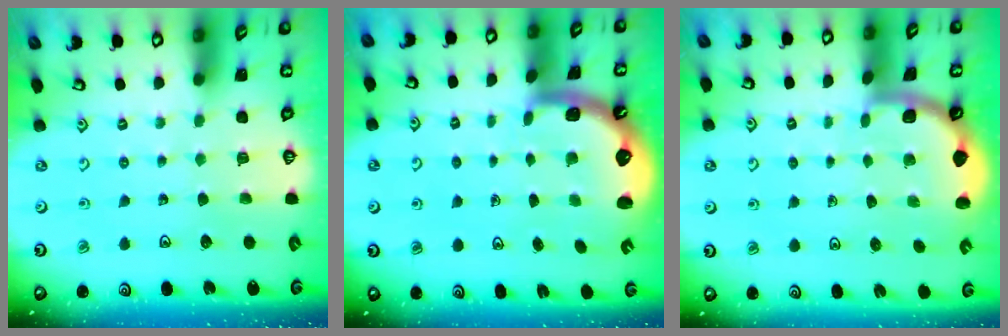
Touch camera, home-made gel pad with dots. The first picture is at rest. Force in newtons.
{"total": 1.6, "press": 1.4, "slide": 0.6}
{"total": 1.8, "press": 1.8, "slide": 0.1}